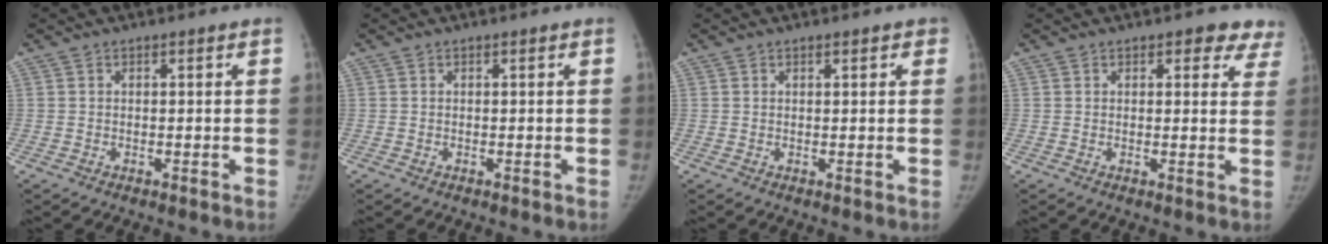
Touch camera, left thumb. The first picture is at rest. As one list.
[{"total": 0.0}, {"total": 1.5, "force": [0.9, 0.6, 1.1], "torque": [-0.007, 0.000, 0.008]}, {"total": 6.0, "force": [4.4, 3.1, 2.7], "torque": [0.016, -0.015, 0.033]}]